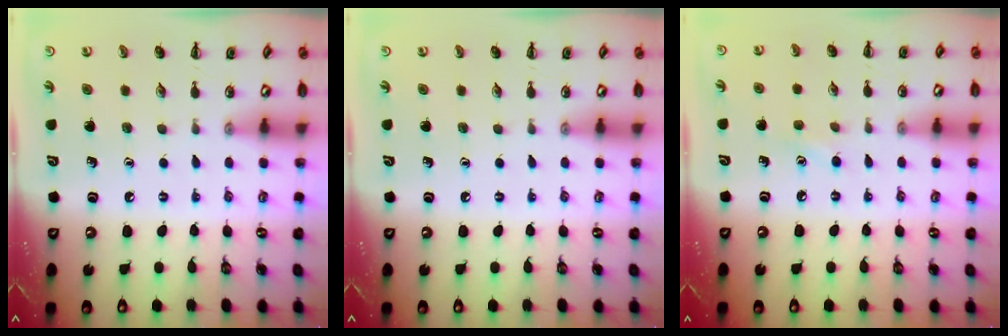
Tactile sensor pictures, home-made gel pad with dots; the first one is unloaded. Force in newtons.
{"total": 0.0}
{"total": 2.0, "press": 1.9, "slide": 0.6}